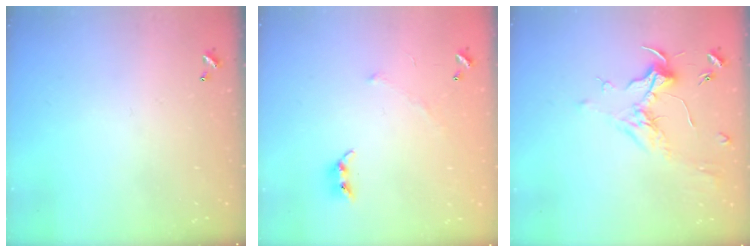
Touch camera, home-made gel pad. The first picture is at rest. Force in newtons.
{"total": 4.2, "press": 4.2, "slide": 0.9}
{"total": 2.0, "press": 1.9, "slide": 0.6}